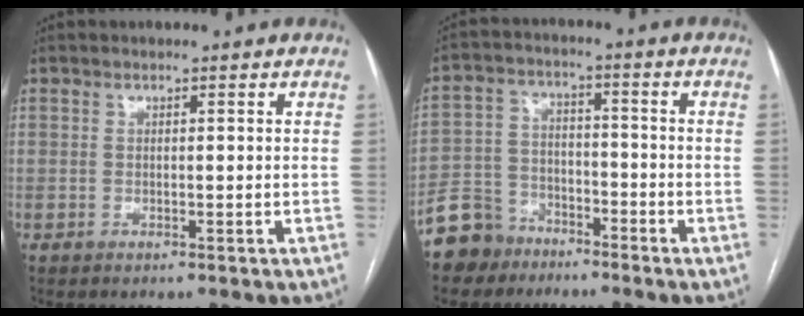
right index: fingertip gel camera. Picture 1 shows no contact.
{"total": 7.5, "force": [-5.8, 4.8, 0.7], "torque": [-0.016, 0.005, -0.115]}